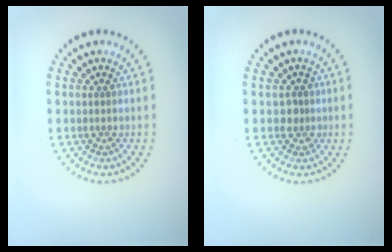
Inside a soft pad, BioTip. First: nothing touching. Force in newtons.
{"total": 1.5, "press": 1.3, "slide": 0.8}